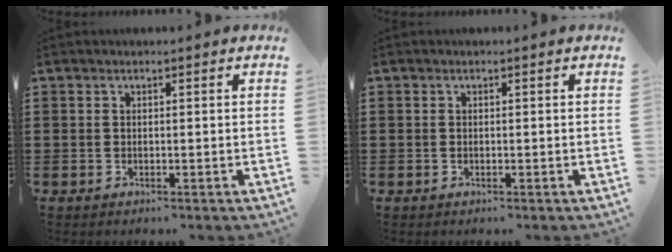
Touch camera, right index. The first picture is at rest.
{"total": 0.0}